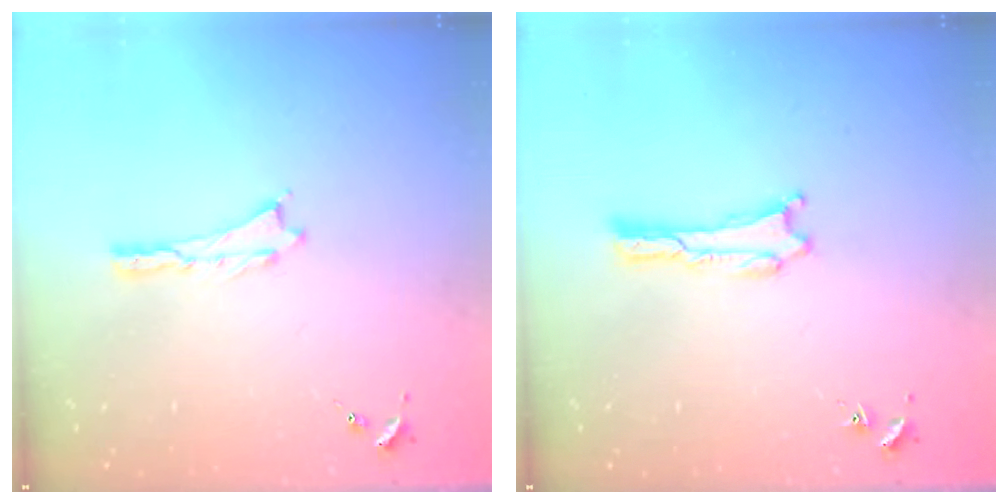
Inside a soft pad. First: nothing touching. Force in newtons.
{"total": 0.0}